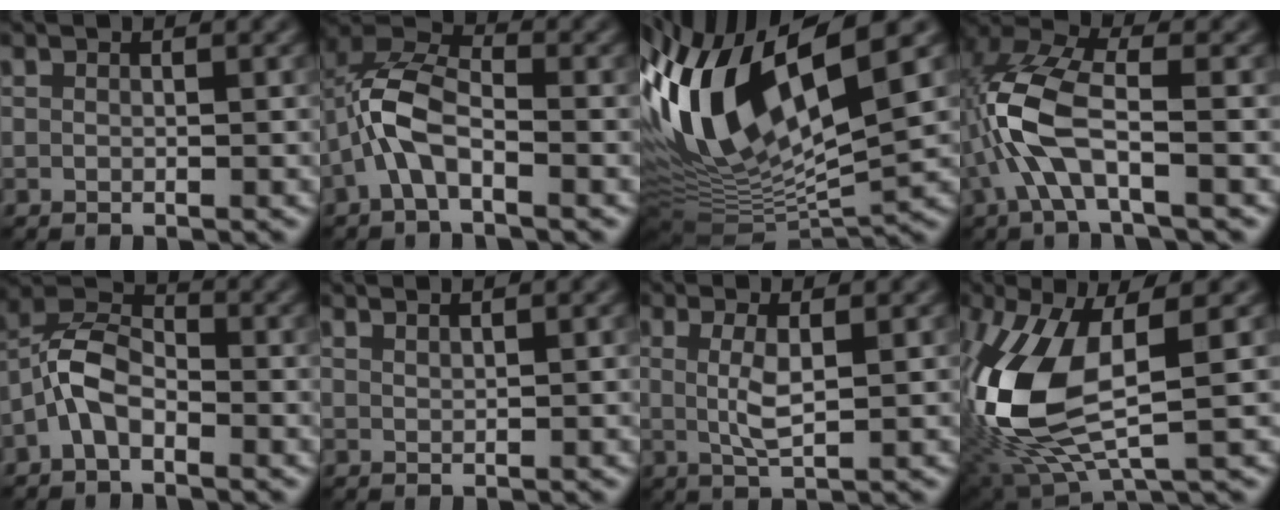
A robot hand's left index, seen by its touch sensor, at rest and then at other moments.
{"total": 5.5, "force": [-2.0, 2.5, 4.4], "torque": [-0.092, 0.019, -0.048]}
{"total": 15.0, "force": [3.4, 6.0, 13.4], "torque": [-0.275, 0.009, 0.062]}
{"total": 6.5, "force": [-1.6, 2.3, 5.9], "torque": [-0.140, 0.015, -0.036]}
{"total": 4.3, "force": [-2.0, 2.3, 3.0], "torque": [-0.058, 0.019, -0.049]}
{"total": 1.3, "force": [1.1, 0.3, 0.6], "torque": [0.005, -0.001, 0.010]}
{"total": 2.7, "force": [0.6, 0.6, 2.6], "torque": [-0.053, -0.004, 0.013]}
{"total": 11.4, "force": [-0.2, 5.1, 10.3], "torque": [-0.245, -0.012, 0.001]}